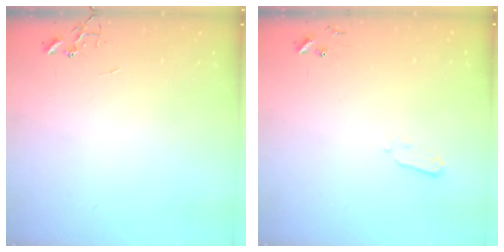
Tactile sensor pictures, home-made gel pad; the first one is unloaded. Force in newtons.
{"total": 3.7, "press": 3.6, "slide": 0.8}